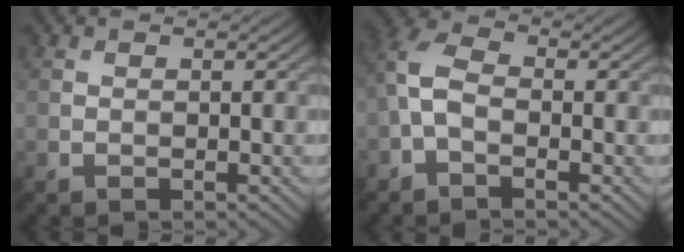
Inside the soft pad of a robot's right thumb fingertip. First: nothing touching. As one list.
[{"total": 4.9, "force": [-0.8, 3.1, 3.7], "torque": [-0.098, 0.011, -0.031]}]